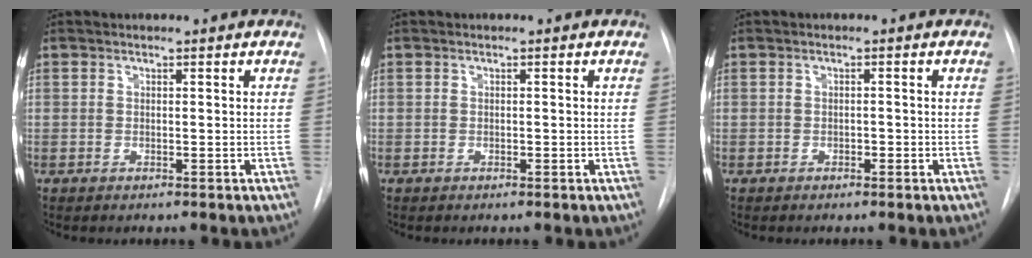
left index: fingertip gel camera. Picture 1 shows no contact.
{"total": 0.0}
{"total": 0.8, "force": [-0.5, 0.4, 0.4], "torque": [-0.005, -0.001, -0.009]}